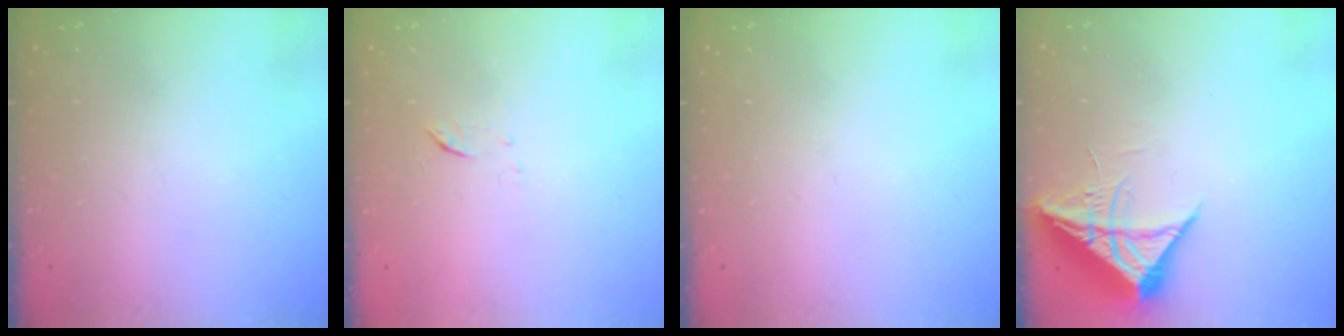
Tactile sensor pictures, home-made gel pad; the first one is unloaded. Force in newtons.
{"total": 5.2, "press": 5.1, "slide": 0.7}
{"total": 0.0}
{"total": 10.0, "press": 9.9, "slide": 1.0}